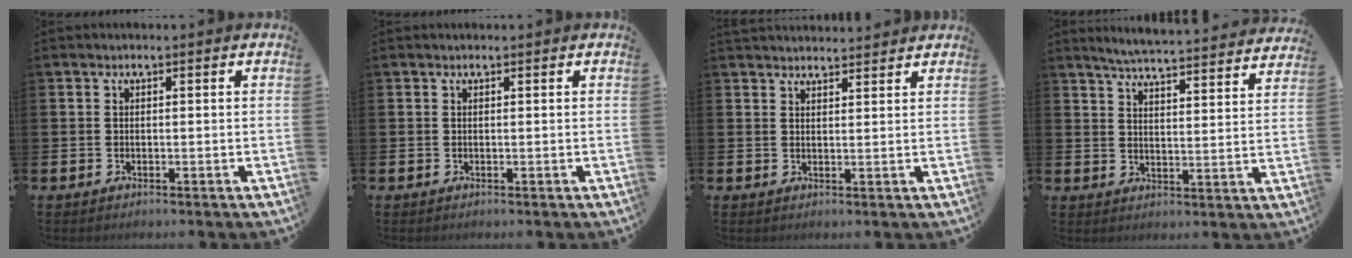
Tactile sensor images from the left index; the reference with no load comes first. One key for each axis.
{"total": 0.0}
{"total": 2.4, "fx": 2.3, "fy": 0.3, "fz": -0.1, "tx": -0.001, "ty": -0.012, "tz": 0.043}
{"total": 5.3, "fx": 5.2, "fy": -0.2, "fz": 1.1, "tx": -0.036, "ty": -0.043, "tz": 0.088}